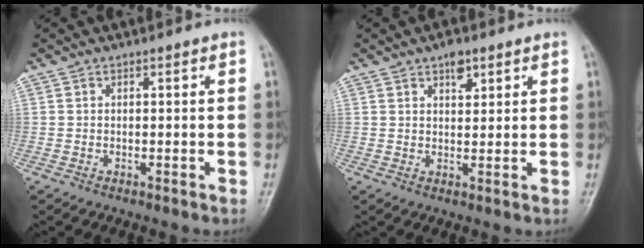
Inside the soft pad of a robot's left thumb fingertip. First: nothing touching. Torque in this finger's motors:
{"motor_torque": [0.77, 0.46, 0.92, -0.34, 0.01]}